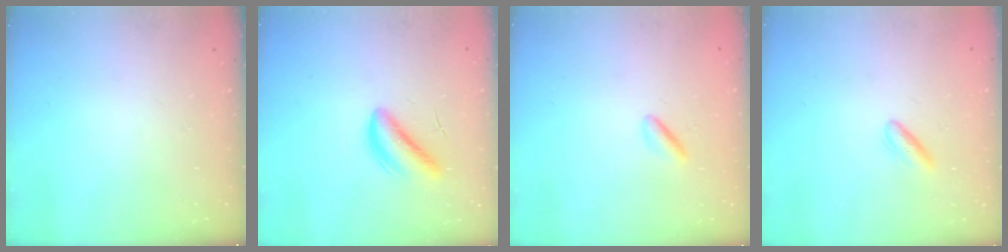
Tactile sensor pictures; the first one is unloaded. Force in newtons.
{"total": 5.3, "press": 5.2, "slide": 0.9}
{"total": 1.8, "press": 1.7, "slide": 0.8}
{"total": 3.0, "press": 2.7, "slide": 1.2}